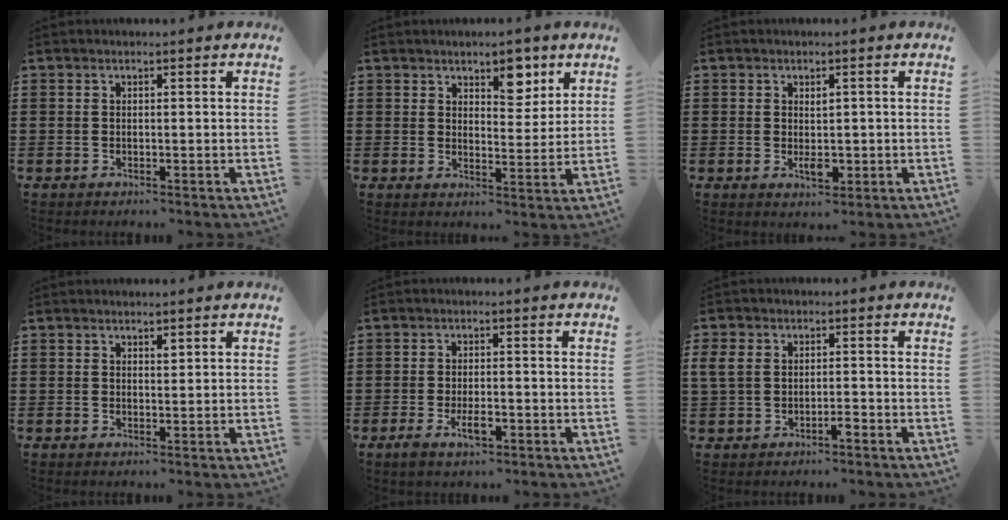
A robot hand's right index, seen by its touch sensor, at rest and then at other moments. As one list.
[{"total": 5.9, "force": [4.1, 3.0, 2.9], "torque": [-0.038, -0.006, 0.068]}, {"total": 2.6, "force": [-0.3, 1.5, 2.1], "torque": [-0.033, -0.002, -0.006]}, {"total": 1.0, "force": [0.8, 0.4, 0.3], "torque": [0.001, -0.003, 0.014]}, {"total": 4.0, "force": [-1.8, 1.5, 3.3], "torque": [-0.060, 0.003, -0.032]}, {"total": 3.0, "force": [-0.8, 1.9, 2.3], "torque": [-0.060, 0.000, -0.019]}]